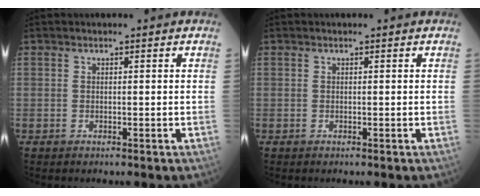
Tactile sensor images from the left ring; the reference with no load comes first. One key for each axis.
{"total": 0.0}